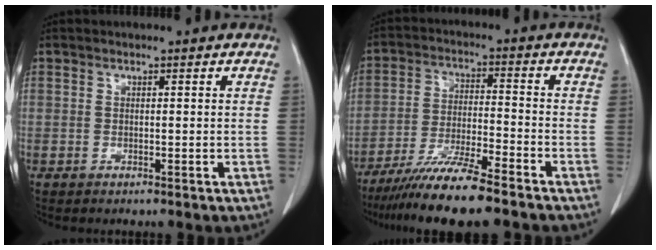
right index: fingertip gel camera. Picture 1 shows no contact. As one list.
[{"total": 11.4, "force": [-9.1, 0.0, 6.9], "torque": [-0.117, -0.029, -0.159]}]